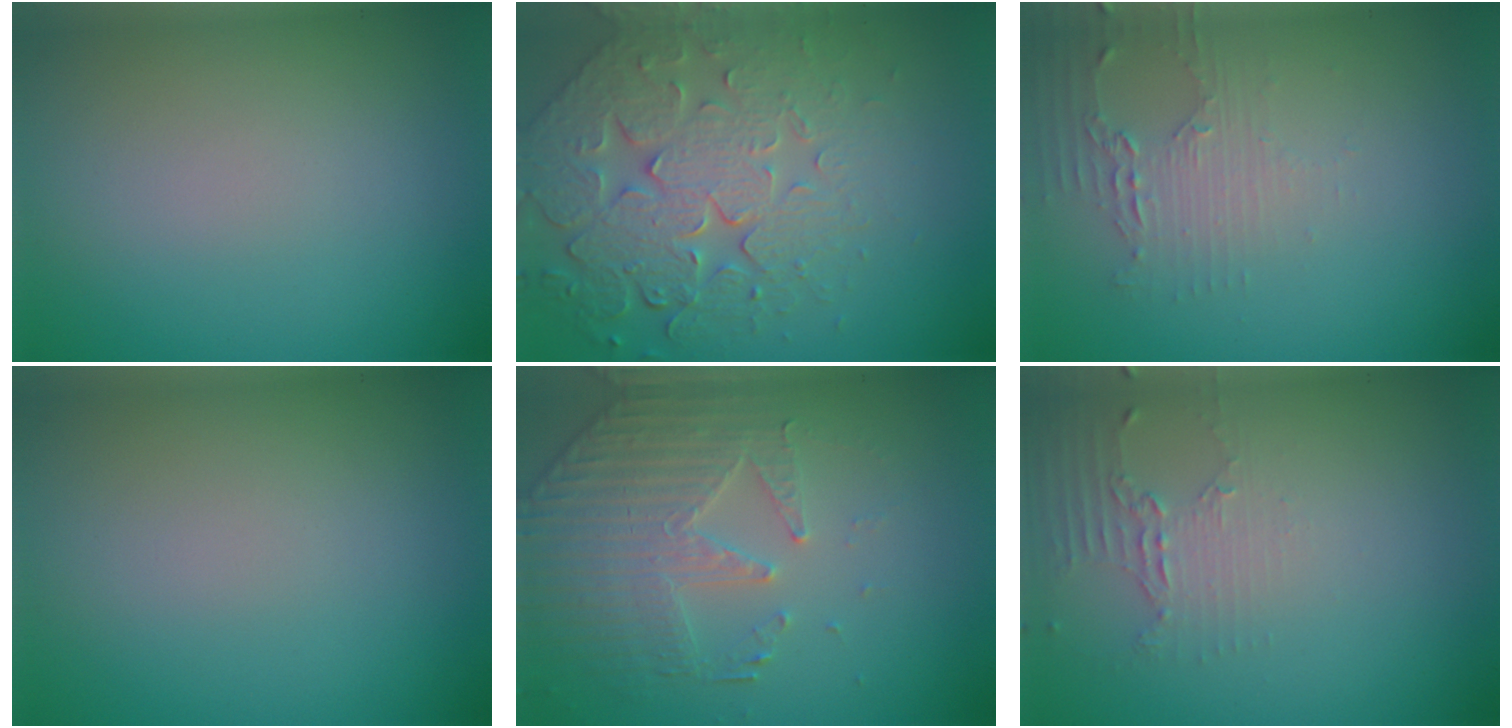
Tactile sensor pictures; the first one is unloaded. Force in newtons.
{"total": 7.9, "press": 5.7, "slide": 5.6}
{"total": 1.8, "press": 1.8, "slide": 0.4}
{"total": 0.0}
{"total": 4.9, "press": 3.7, "slide": 3.2}
{"total": 1.9, "press": 1.4, "slide": 1.3}